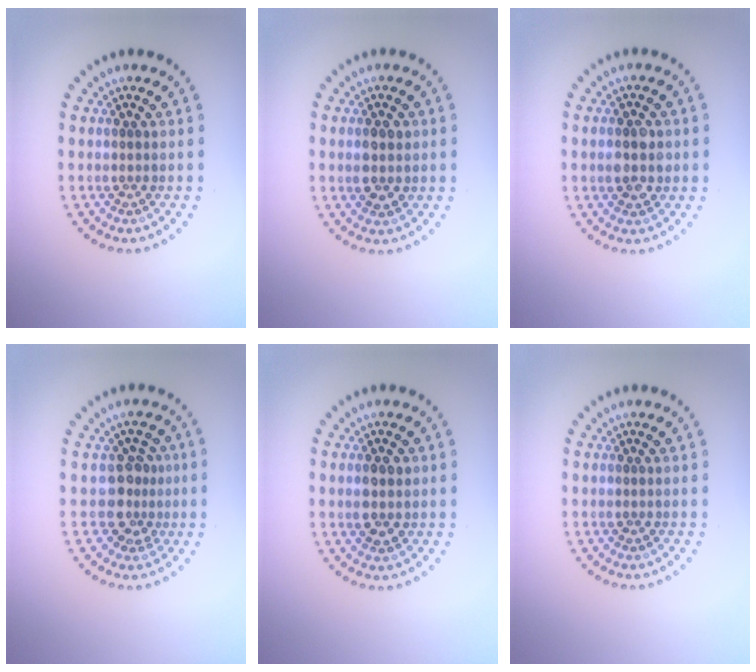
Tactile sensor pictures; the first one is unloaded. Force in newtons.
{"total": 2.0, "press": 2.0, "slide": 0.0}
{"total": 2.8, "press": 2.8, "slide": 0.1}
{"total": 2.6, "press": 1.9, "slide": 1.8}
{"total": 2.0, "press": 2.0, "slide": 0.0}
{"total": 0.0}